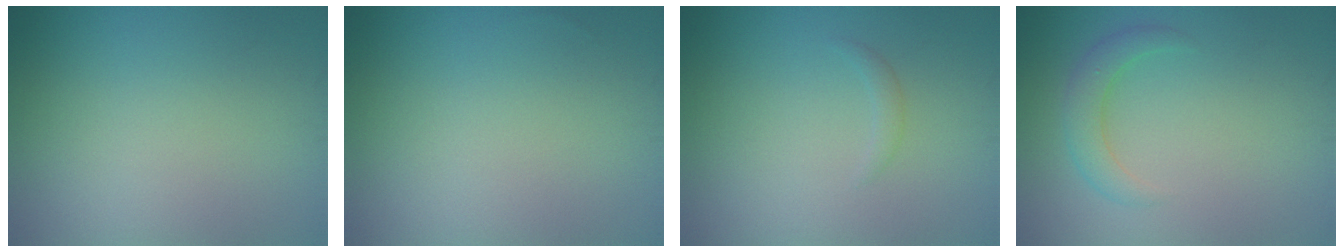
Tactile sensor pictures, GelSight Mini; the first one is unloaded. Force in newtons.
{"total": 0.0}
{"total": 0.7, "press": 0.7, "slide": 0.1}
{"total": 2.4, "press": 2.4, "slide": 0.0}